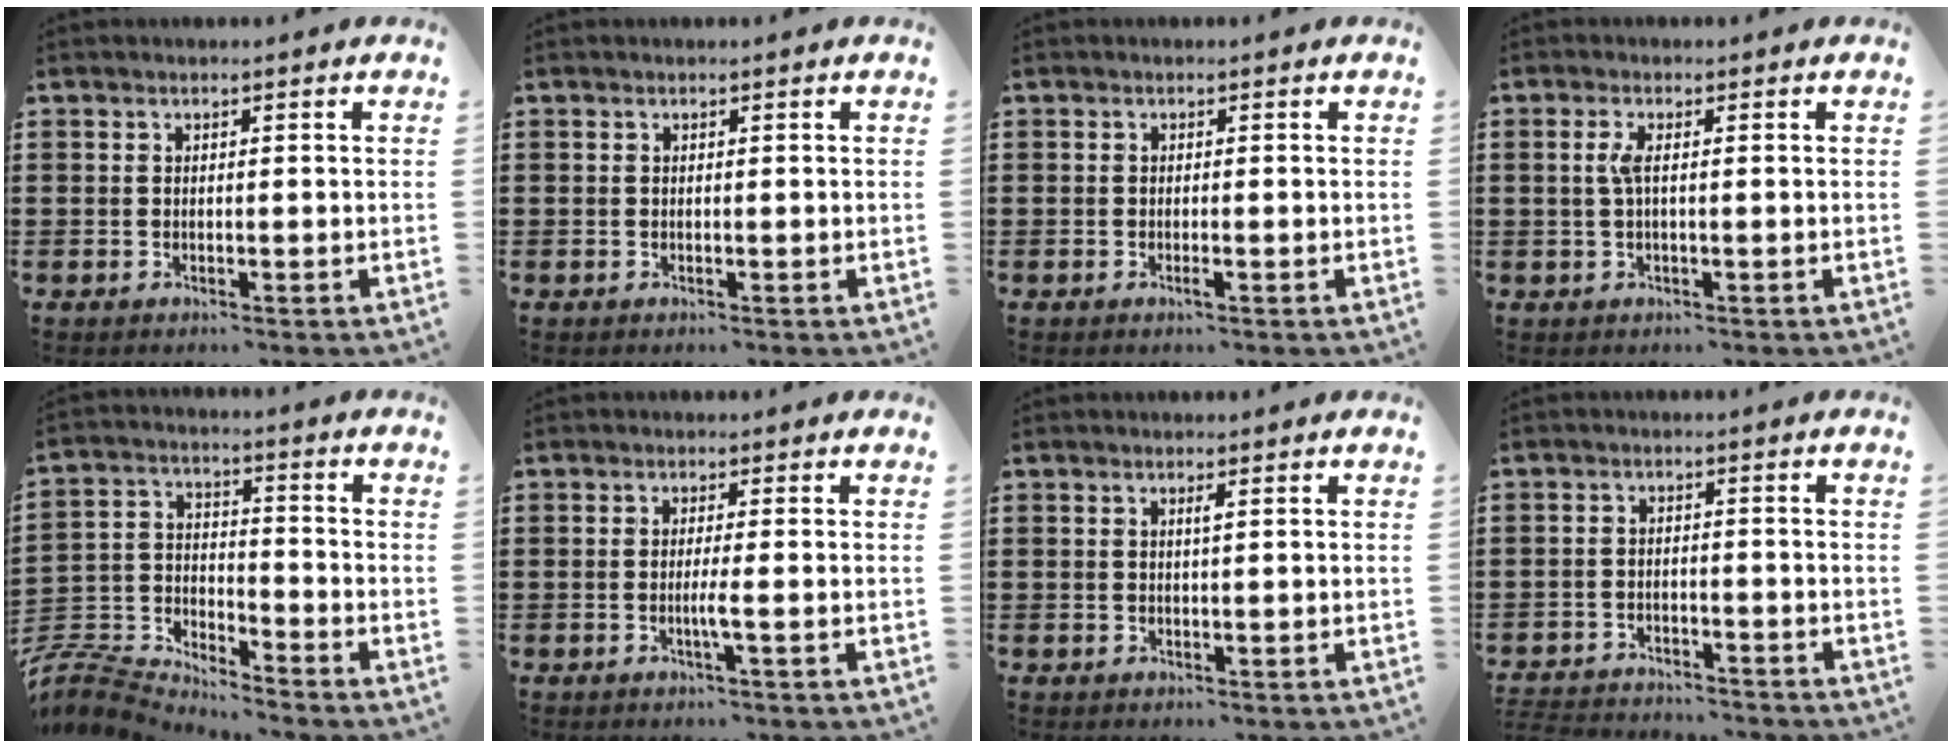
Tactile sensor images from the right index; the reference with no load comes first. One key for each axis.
{"total": 0.0}
{"total": 0.9, "fx": -0.5, "fy": -0.1, "fz": 0.8, "tx": -0.015, "ty": -0.007, "tz": -0.007}
{"total": 2.5, "fx": 0.0, "fy": 0.5, "fz": 2.4, "tx": -0.055, "ty": -0.003, "tz": -0.004}
{"total": 5.8, "fx": -5.7, "fy": 0.7, "fz": 0.3, "tx": -0.030, "ty": -0.010, "tz": -0.124}
{"total": 2.3, "fx": -0.7, "fy": -0.4, "fz": 2.1, "tx": -0.038, "ty": -0.009, "tz": -0.013}
{"total": 0.7, "fx": 0.3, "fy": -0.1, "fz": 0.6, "tx": -0.010, "ty": -0.002, "tz": 0.005}
{"total": 3.1, "fx": -3.1, "fy": 0.2, "fz": -0.1, "tx": -0.004, "ty": -0.001, "tz": -0.066}